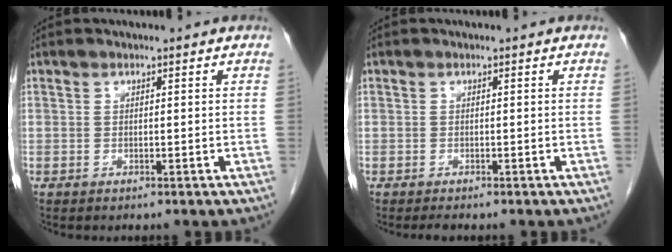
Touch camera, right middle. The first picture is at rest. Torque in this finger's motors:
{"motor_torque": [0.01, 0.00, 0.00, 0.02]}